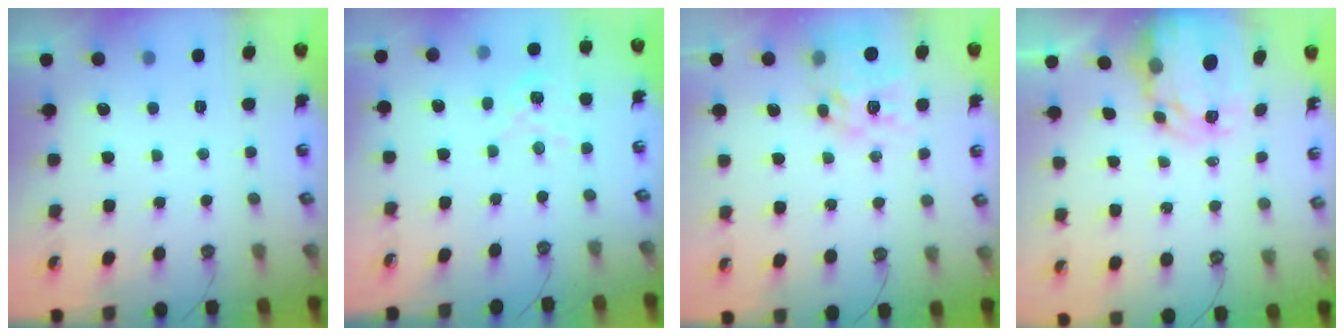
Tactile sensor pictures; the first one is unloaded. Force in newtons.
{"total": 2.8, "press": 2.7, "slide": 0.3}
{"total": 14.2, "press": 14.2, "slide": 1.2}
{"total": 8.6, "press": 8.6, "slide": 0.7}